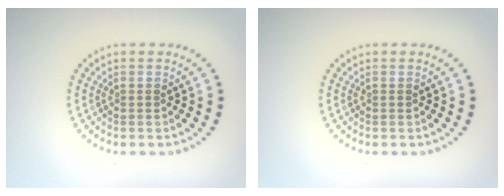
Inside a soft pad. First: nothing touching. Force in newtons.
{"total": 0.0}